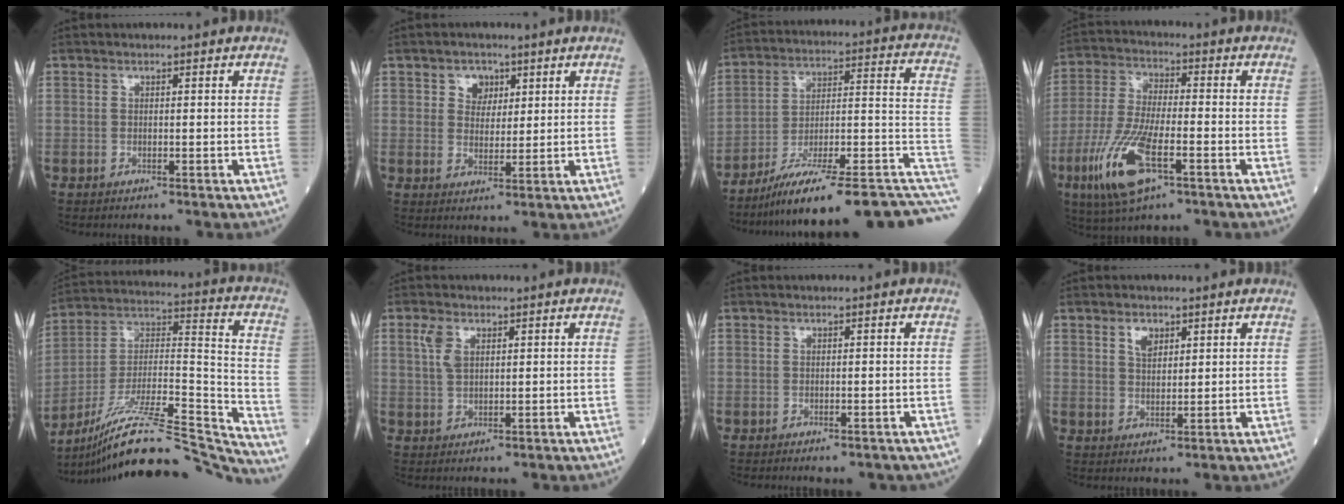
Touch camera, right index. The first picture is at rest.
{"total": 3.7, "force": [1.8, 2.9, 1.5], "torque": [-0.019, 0.006, 0.030]}
{"total": 24.0, "force": [-17.0, 3.0, 16.8], "torque": [-0.160, 0.037, -0.253]}
{"total": 12.5, "force": [-5.5, 3.3, 10.8], "torque": [-0.231, -0.022, -0.100]}
{"total": 24.6, "force": [-22.1, 0.3, 10.7], "torque": [-0.170, 0.013, -0.366]}
{"total": 3.4, "force": [1.5, 1.8, 2.4], "torque": [-0.057, 0.008, 0.034]}
{"total": 2.6, "force": [-2.0, 1.0, 1.3], "torque": [-0.012, -0.004, -0.021]}
{"total": 2.9, "force": [1.6, 1.6, 1.8], "torque": [-0.033, 0.003, 0.033]}